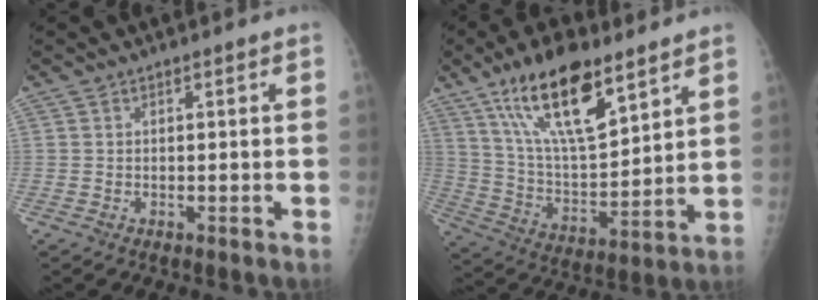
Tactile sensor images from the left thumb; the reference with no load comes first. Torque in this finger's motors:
{"motor_torque": [0.97, 0.09, 1.71, -1.07, 0.52]}